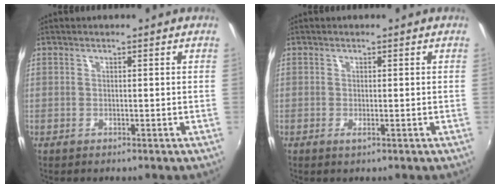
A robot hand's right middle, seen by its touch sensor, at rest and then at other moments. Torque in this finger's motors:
{"motor_torque": [0.70, -0.85, -0.04, 0.00]}